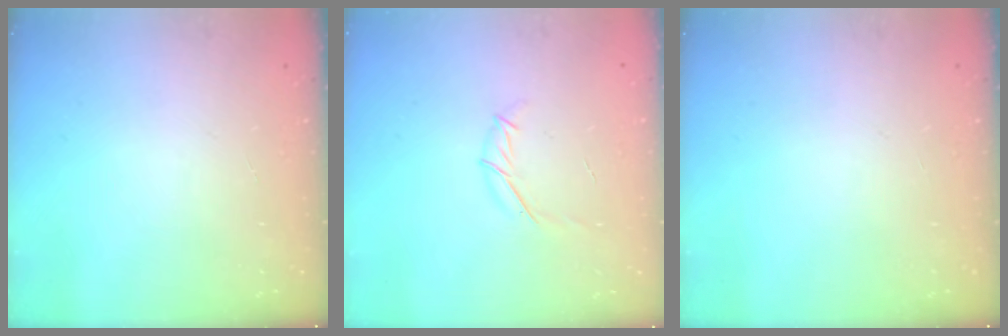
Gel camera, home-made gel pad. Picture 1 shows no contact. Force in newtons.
{"total": 6.7, "press": 6.5, "slide": 1.5}
{"total": 0.0}